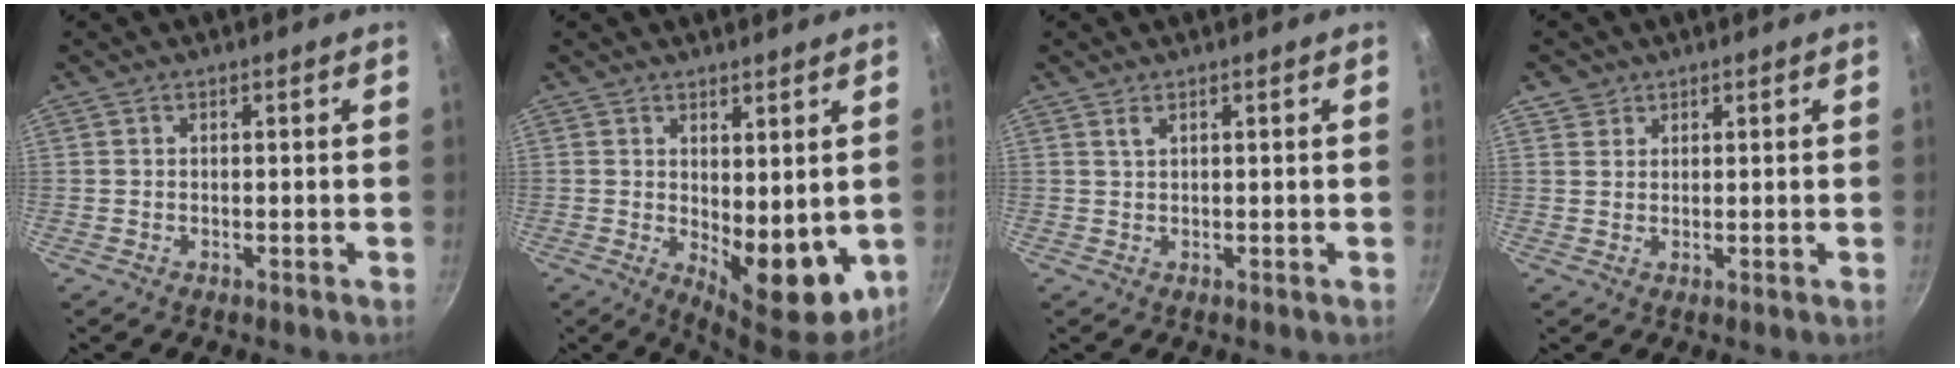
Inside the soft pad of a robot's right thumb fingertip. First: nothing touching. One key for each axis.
{"total": 10.9, "fx": 0.2, "fy": 5.2, "fz": 9.5, "tx": -0.104, "ty": -0.024, "tz": 0.017}
{"total": 1.5, "fx": 0.9, "fy": 0.5, "fz": 1.1, "tx": -0.023, "ty": -0.003, "tz": 0.020}
{"total": 2.5, "fx": 1.4, "fy": 2.1, "fz": 0.2, "tx": 0.015, "ty": 0.003, "tz": 0.023}